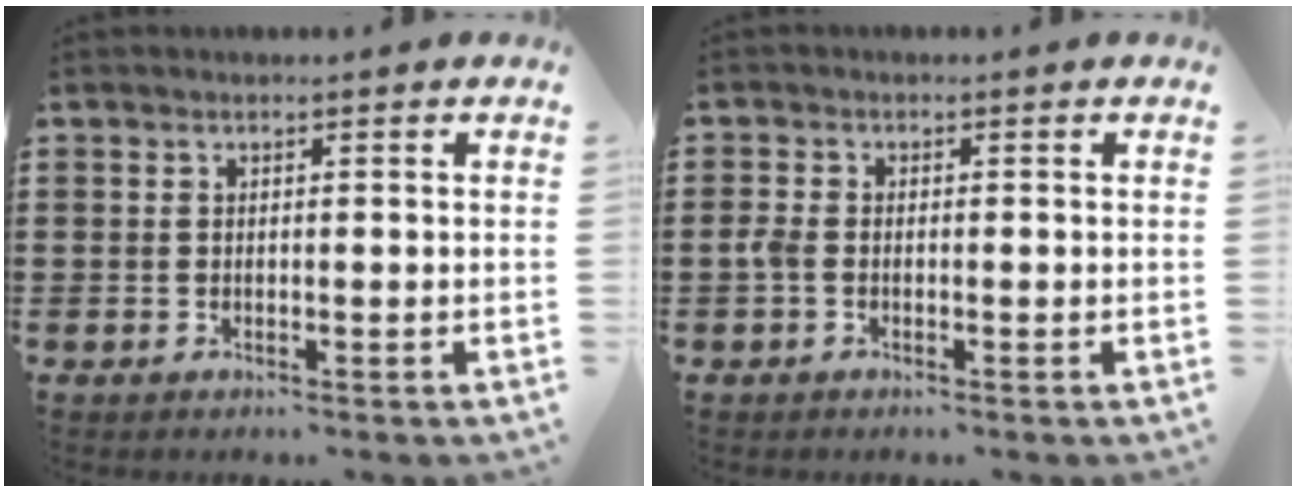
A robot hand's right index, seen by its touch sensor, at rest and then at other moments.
{"total": 1.7, "force": [-0.7, 1.0, 1.2], "torque": [-0.034, -0.002, -0.015]}